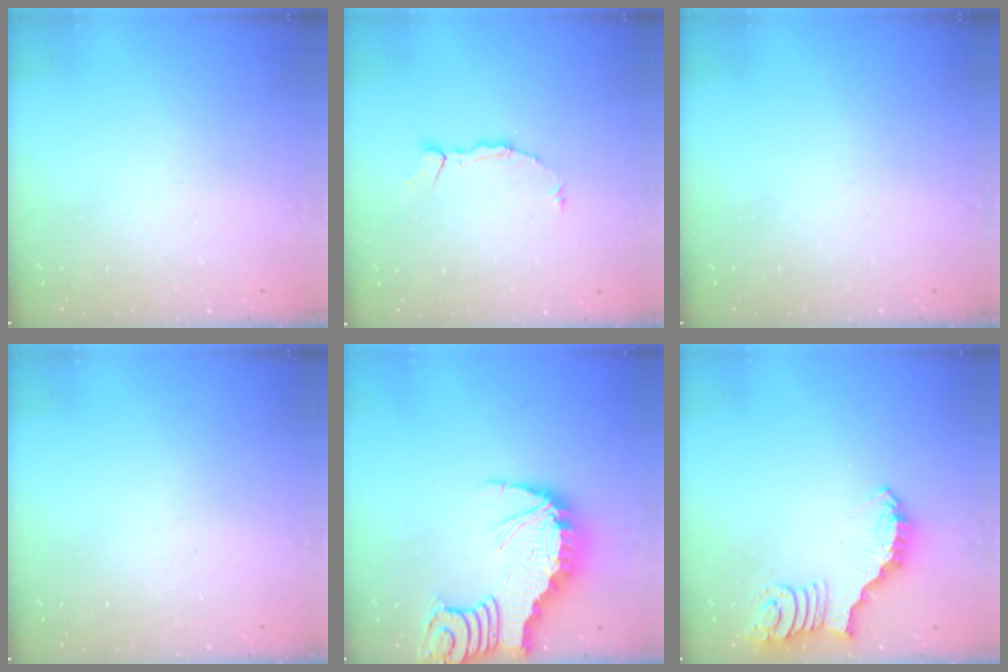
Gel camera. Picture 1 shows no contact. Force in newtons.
{"total": 3.5, "press": 3.5, "slide": 0.3}
{"total": 0.0}
{"total": 0.0}
{"total": 4.2, "press": 4.2, "slide": 0.5}
{"total": 2.5, "press": 2.5, "slide": 0.5}